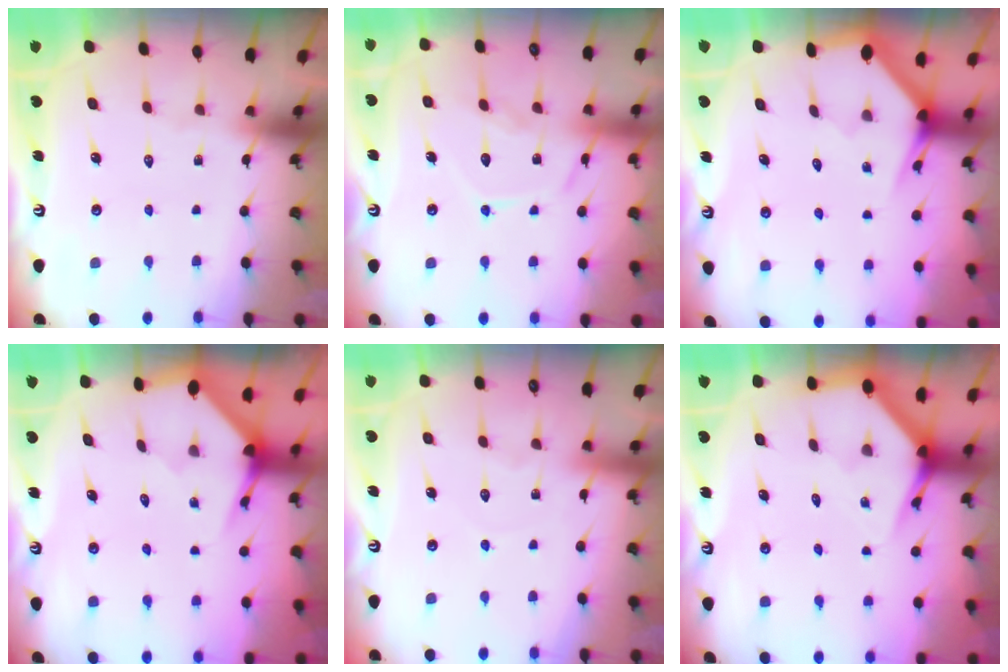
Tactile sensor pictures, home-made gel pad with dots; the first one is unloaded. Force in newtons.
{"total": 12.3, "press": 12.3, "slide": 1.0}
{"total": 3.2, "press": 3.2, "slide": 0.1}
{"total": 3.4, "press": 3.4, "slide": 0.3}
{"total": 3.5, "press": 3.5, "slide": 0.3}
{"total": 4.0, "press": 4.0, "slide": 0.2}